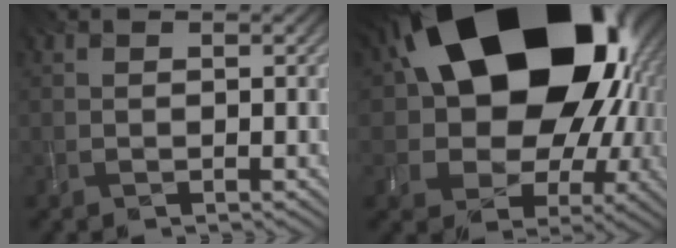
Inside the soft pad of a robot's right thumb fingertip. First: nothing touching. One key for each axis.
{"total": 23.3, "fx": 6.9, "fy": 16.2, "fz": 15.2, "tx": -0.279, "ty": -0.032, "tz": 0.152}